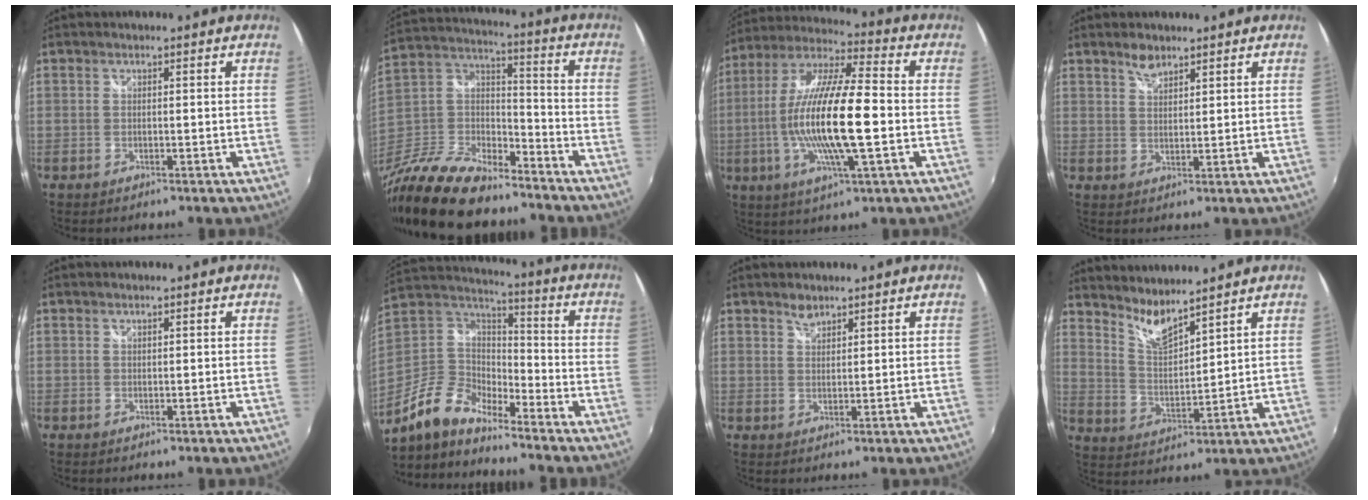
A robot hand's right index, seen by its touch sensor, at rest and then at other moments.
{"total": 23.2, "force": [-16.4, 10.6, 12.6], "torque": [-0.296, -0.007, -0.291]}
{"total": 19.0, "force": [-2.7, 3.2, 18.5], "torque": [-0.350, -0.009, -0.054]}
{"total": 3.0, "force": [2.5, 1.2, 1.3], "torque": [-0.018, 0.003, 0.044]}
{"total": 0.0}
{"total": 12.1, "force": [-9.5, 4.7, 5.8], "torque": [-0.124, 0.007, -0.195]}
{"total": 2.2, "force": [1.9, 0.8, 0.6], "torque": [-0.007, 0.001, 0.034]}
{"total": 7.0, "force": [6.2, 0.6, 3.1], "torque": [-0.057, -0.013, 0.122]}